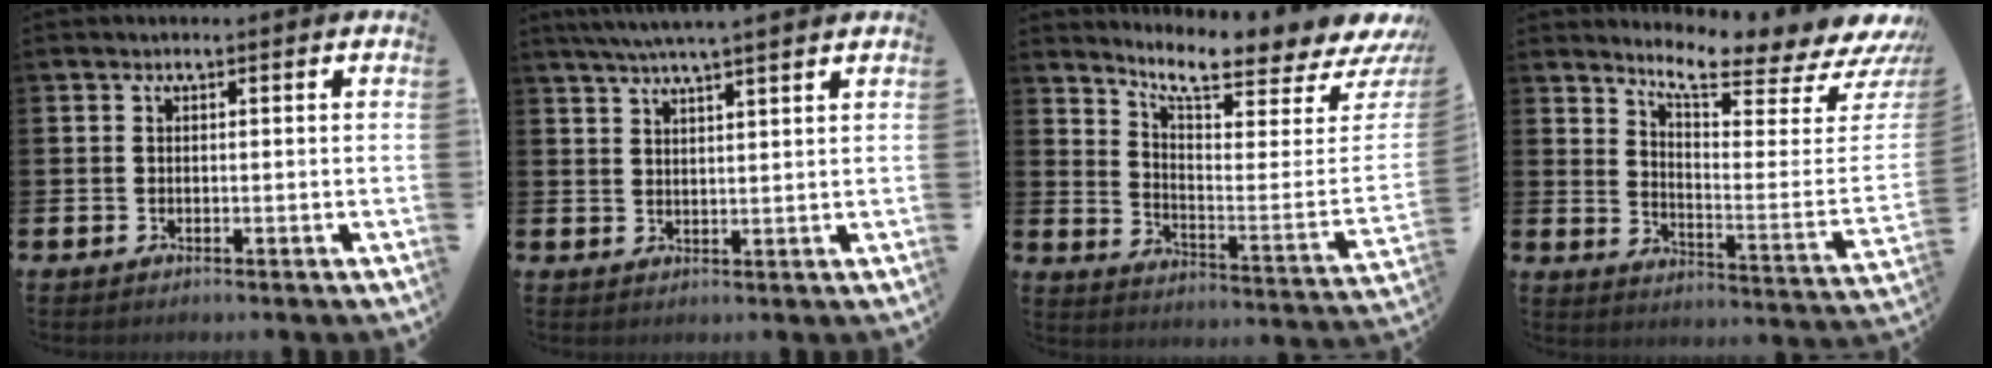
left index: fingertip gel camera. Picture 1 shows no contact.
{"total": 4.8, "force": [4.5, -0.5, 1.8], "torque": [-0.054, -0.007, 0.082]}
{"total": 8.7, "force": [7.9, 1.3, 3.3], "torque": [-0.073, -0.079, 0.131]}
{"total": 7.9, "force": [7.3, 0.9, 3.0], "torque": [-0.060, -0.077, 0.120]}